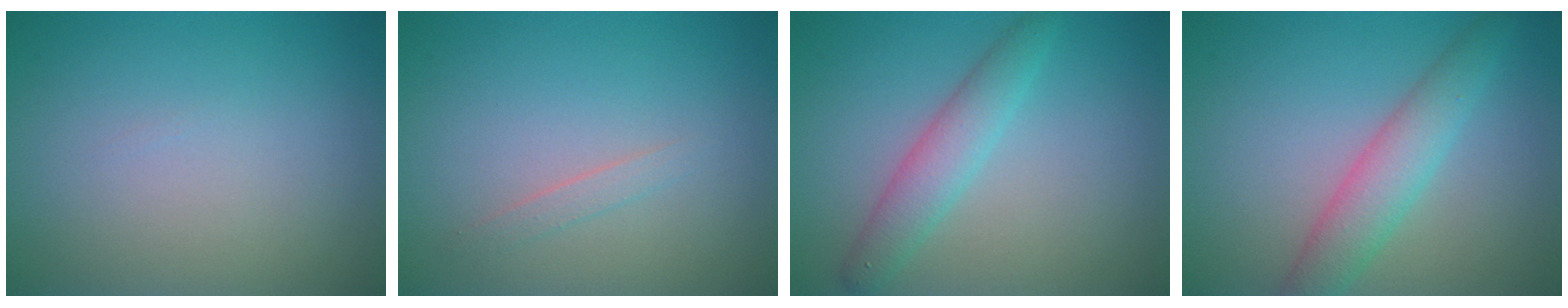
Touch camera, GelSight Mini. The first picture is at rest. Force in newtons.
{"total": 0.9, "press": 0.9, "slide": 0.0}
{"total": 3.0, "press": 3.0, "slide": 0.1}
{"total": 3.9, "press": 3.9, "slide": 0.0}